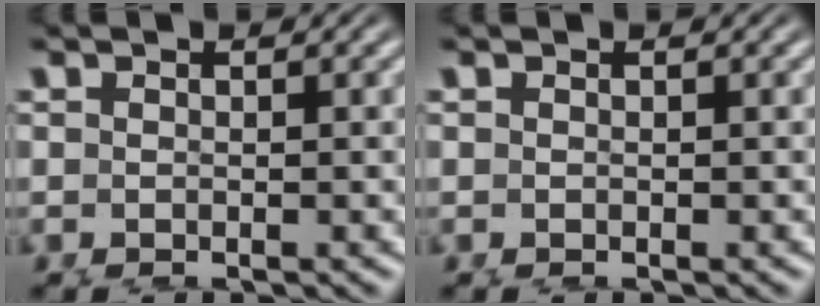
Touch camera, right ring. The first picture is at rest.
{"total": 0.0}